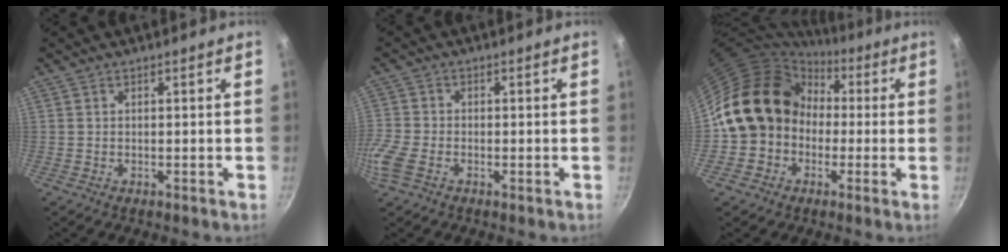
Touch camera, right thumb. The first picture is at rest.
{"total": 6.3, "force": [-2.7, 4.1, 4.0], "torque": [-0.102, 0.000, -0.066]}
{"total": 15.3, "force": [0.3, 13.2, 7.8], "torque": [-0.096, 0.048, -0.005]}